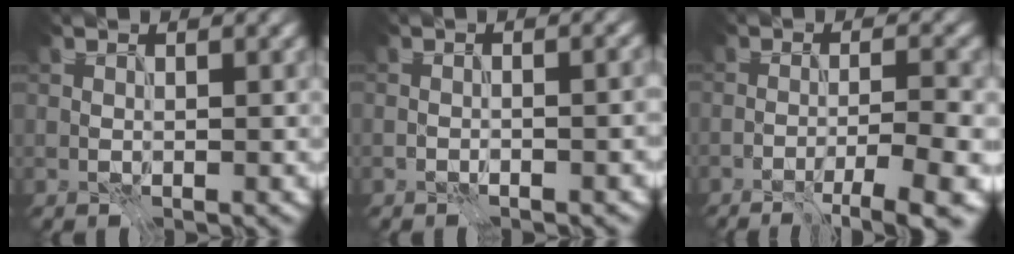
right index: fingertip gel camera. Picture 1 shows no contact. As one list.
[{"total": 3.0, "force": [-0.1, 1.2, 2.7], "torque": [-0.005, 0.020, -0.019]}, {"total": 6.1, "force": [-2.6, 1.3, 5.3], "torque": [-0.059, -0.007, -0.035]}]